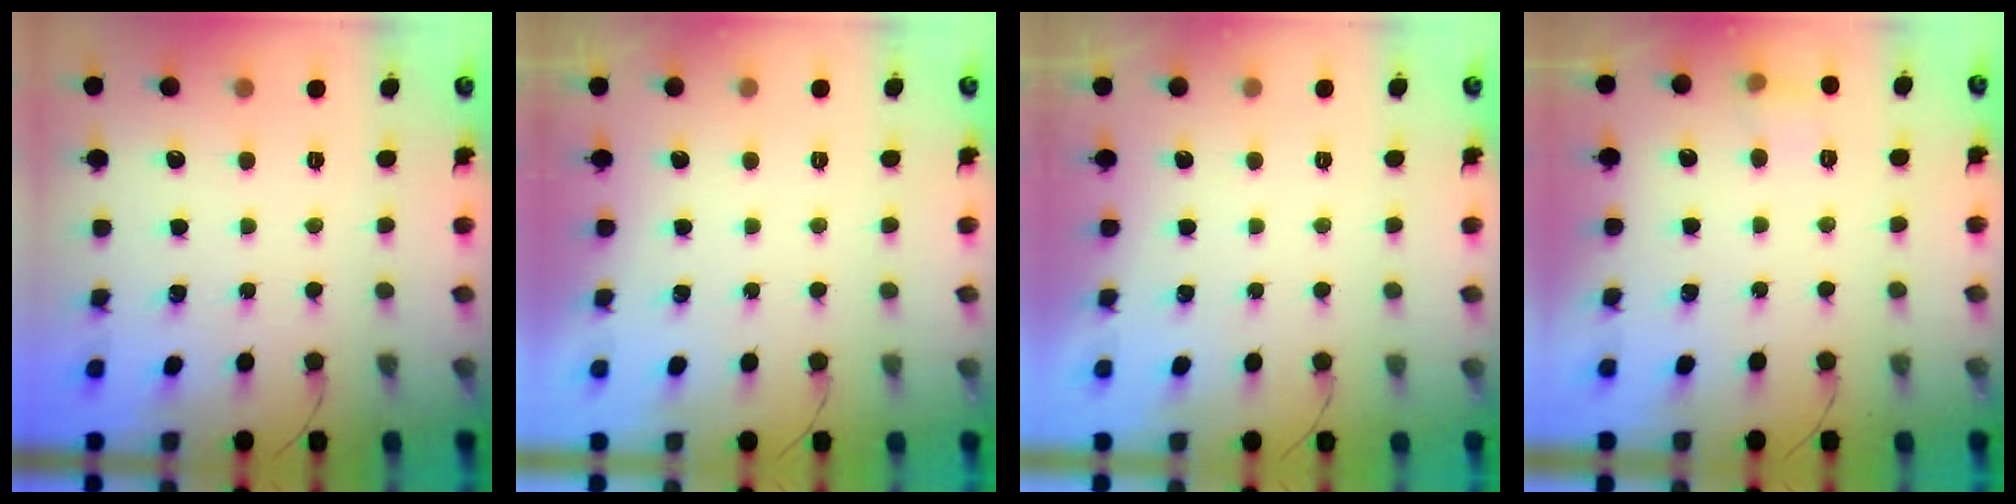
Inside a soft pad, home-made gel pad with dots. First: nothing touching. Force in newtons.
{"total": 0.0}
{"total": 0.0}
{"total": 5.3, "press": 5.1, "slide": 1.4}